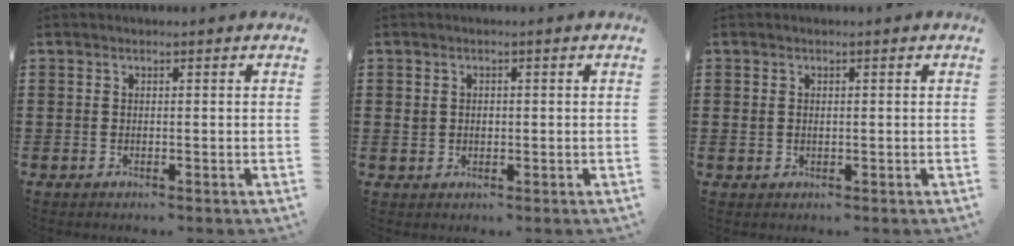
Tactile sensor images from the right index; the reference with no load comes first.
{"total": 1.5, "force": [0.2, 1.2, 0.8], "torque": [-0.017, 0.009, 0.002]}
{"total": 0.9, "force": [0.1, 0.8, 0.6], "torque": [-0.014, 0.005, 0.001]}